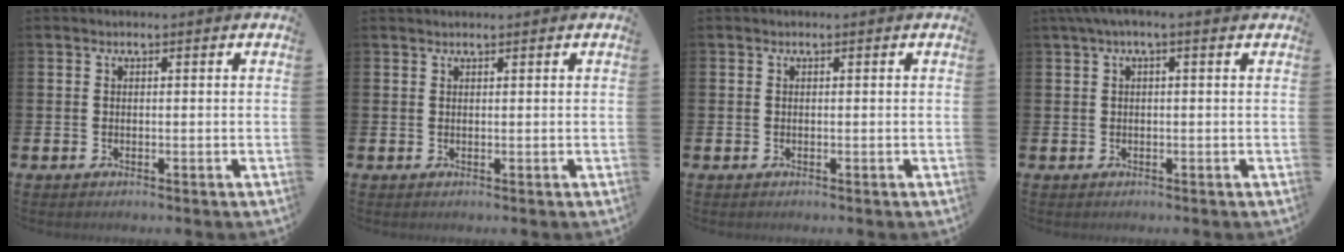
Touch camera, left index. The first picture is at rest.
{"total": 0.6, "force": [0.6, 0.0, 0.0], "torque": [0.004, -0.001, 0.010]}
{"total": 0.0}
{"total": 1.6, "force": [0.4, 0.2, 1.6], "torque": [-0.034, 0.004, 0.008]}